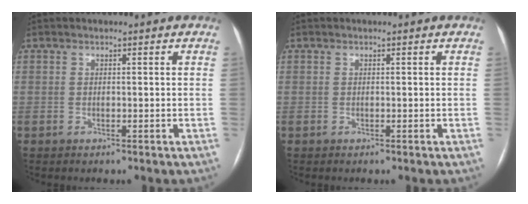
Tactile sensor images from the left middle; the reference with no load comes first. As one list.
[{"total": 0.0}]